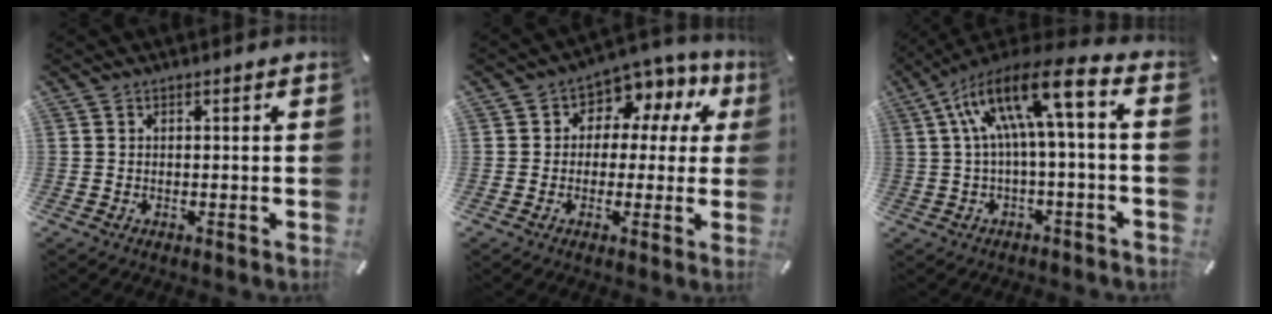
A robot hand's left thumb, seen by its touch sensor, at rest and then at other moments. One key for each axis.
{"total": 7.5, "fx": 2.4, "fy": 6.3, "fz": 3.3, "tx": -0.051, "ty": -0.016, "tz": 0.042}
{"total": 15.8, "fx": 3.2, "fy": 4.2, "fz": 14.9, "tx": -0.280, "ty": -0.013, "tz": 0.049}